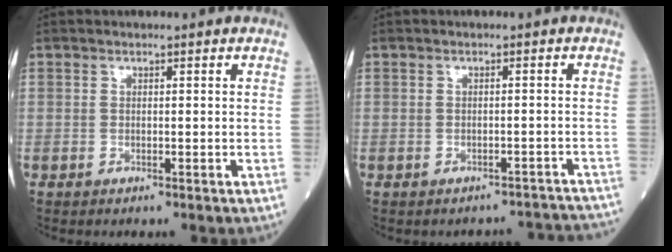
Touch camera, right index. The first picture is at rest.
{"total": 9.1, "force": [-8.5, 2.7, 1.7], "torque": [-0.020, 0.036, -0.088]}